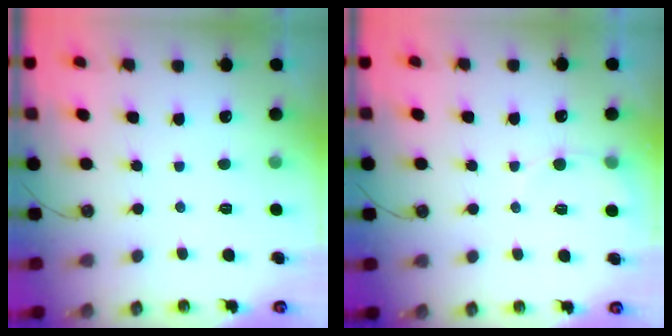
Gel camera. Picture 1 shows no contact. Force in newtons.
{"total": 4.3, "press": 4.3, "slide": 0.4}